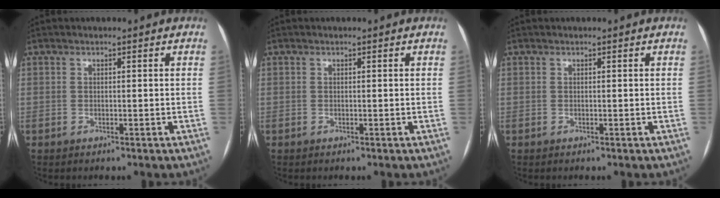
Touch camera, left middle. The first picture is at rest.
{"total": 0.0}
{"total": 0.0}